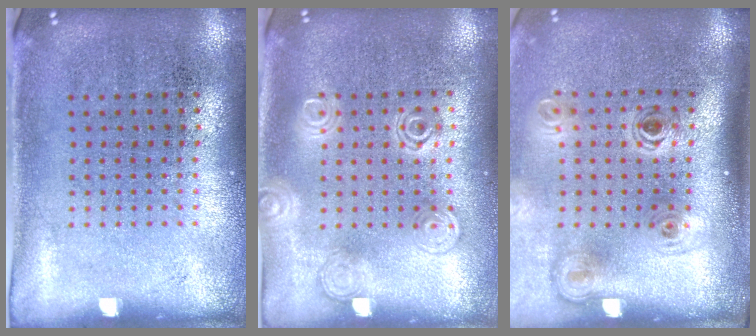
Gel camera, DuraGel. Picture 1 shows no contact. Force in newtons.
{"total": 1.3, "press": 1.3, "slide": 0.2}
{"total": 2.2, "press": 1.5, "slide": 1.6}